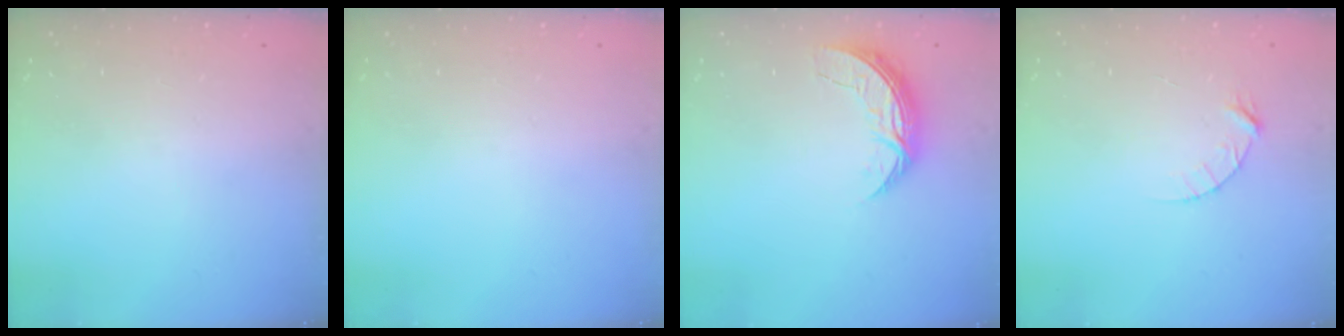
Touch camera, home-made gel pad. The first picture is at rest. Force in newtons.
{"total": 0.0}
{"total": 7.1, "press": 7.1, "slide": 0.6}
{"total": 4.4, "press": 4.4, "slide": 0.4}